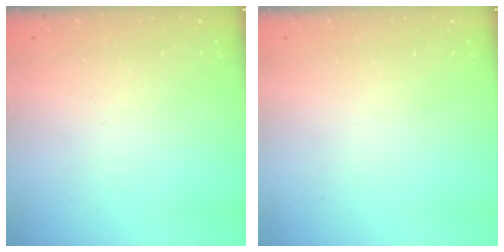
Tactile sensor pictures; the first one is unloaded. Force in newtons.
{"total": 0.0}